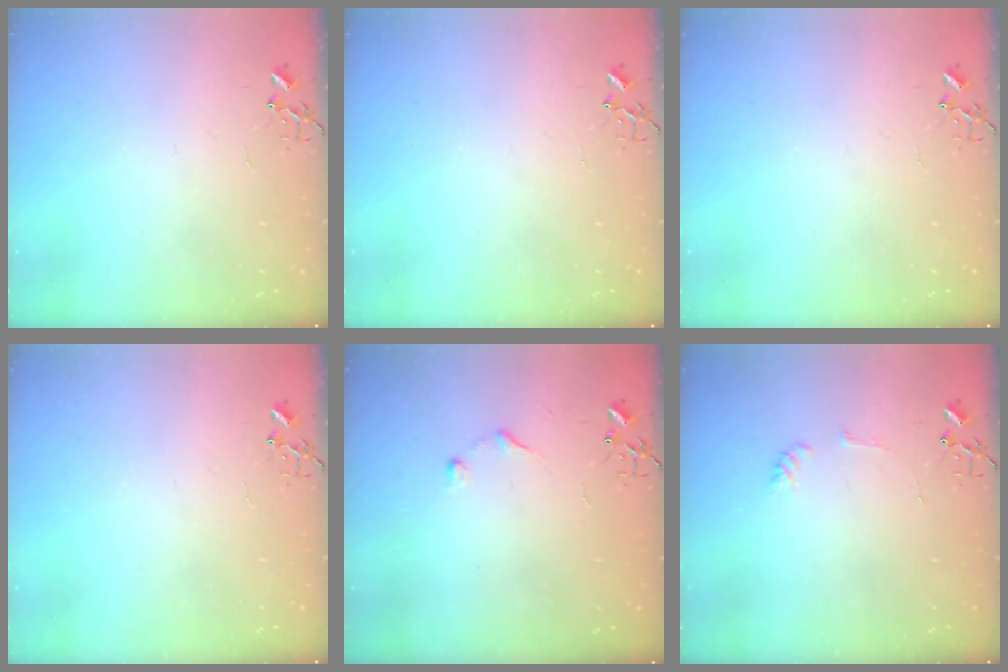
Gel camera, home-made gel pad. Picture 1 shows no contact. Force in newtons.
{"total": 0.0}
{"total": 0.0}
{"total": 0.0}
{"total": 6.0, "press": 6.0, "slide": 0.5}
{"total": 5.5, "press": 5.4, "slide": 0.7}